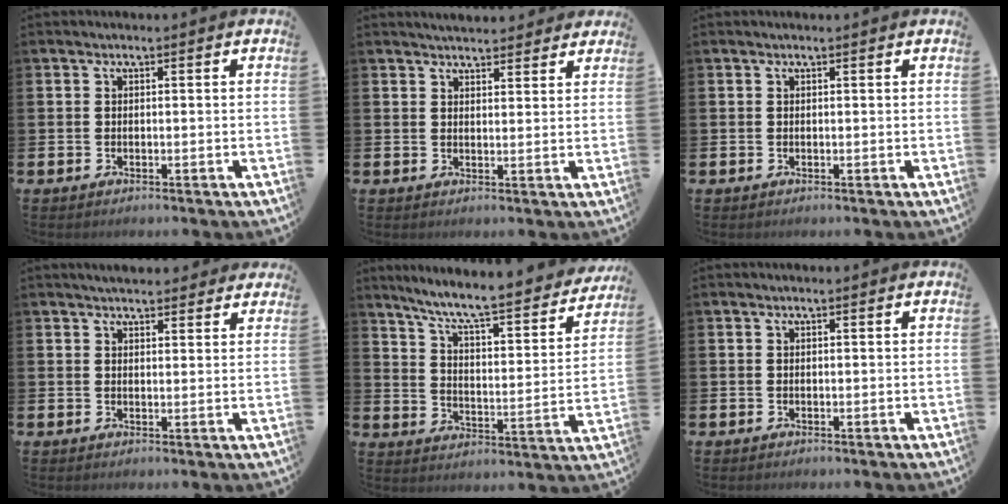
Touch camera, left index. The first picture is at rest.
{"total": 3.7, "force": [3.6, 0.8, 0.3], "torque": [-0.003, -0.016, 0.065]}
{"total": 0.0}
{"total": 3.5, "force": [3.4, 0.9, 0.5], "torque": [-0.007, -0.013, 0.061]}
{"total": 8.1, "force": [7.3, 0.8, 3.5], "torque": [-0.095, -0.059, 0.117]}
{"total": 0.0}